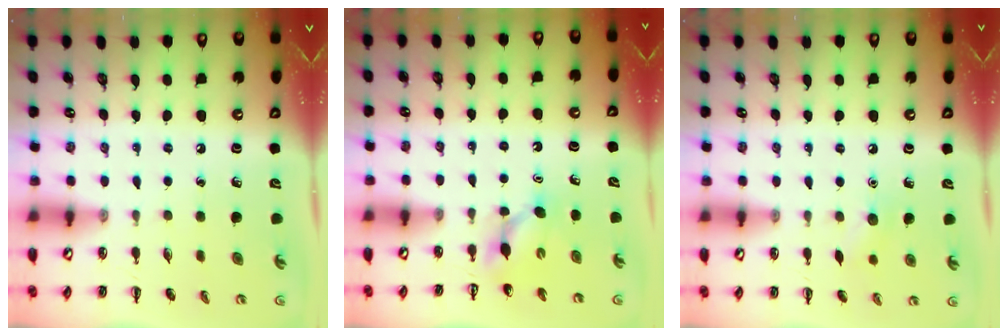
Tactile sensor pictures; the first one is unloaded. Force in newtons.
{"total": 4.0, "press": 3.9, "slide": 0.9}
{"total": 7.0, "press": 6.7, "slide": 1.8}